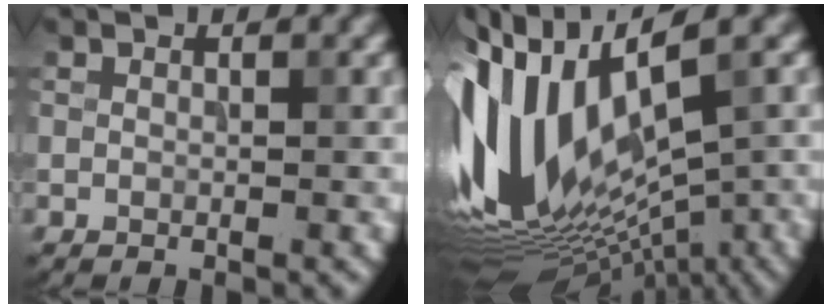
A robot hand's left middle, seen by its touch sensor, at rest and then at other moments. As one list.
[{"total": 15.6, "force": [-0.3, 6.8, 14.0], "torque": [-0.288, 0.012, 0.010]}]